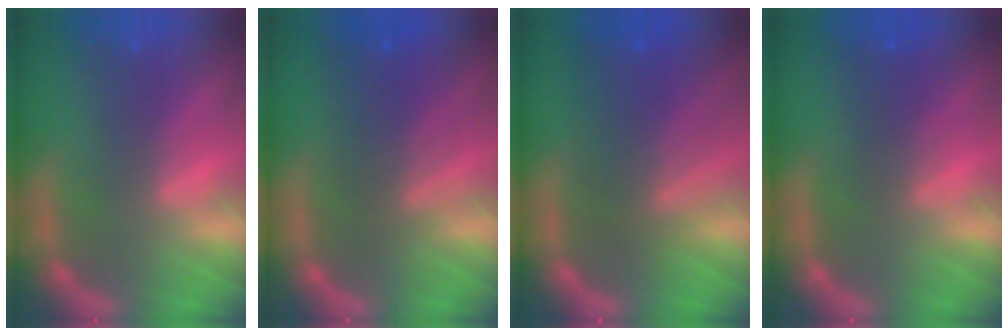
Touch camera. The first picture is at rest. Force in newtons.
{"total": 5.0}
{"total": 7.0}
{"total": 1.9}